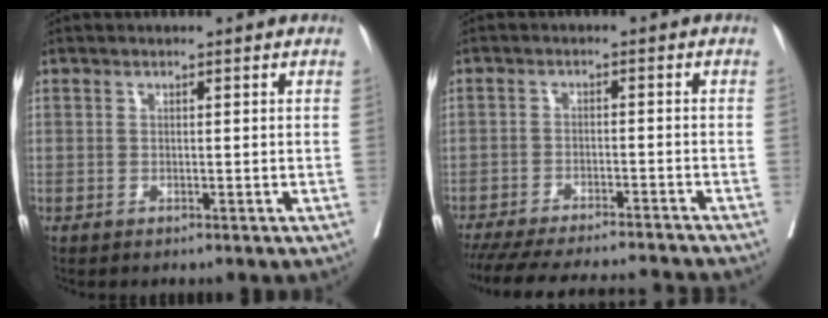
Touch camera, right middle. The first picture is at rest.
{"total": 17.0, "force": [-15.9, 1.4, 5.9], "torque": [-0.117, -0.019, -0.224]}